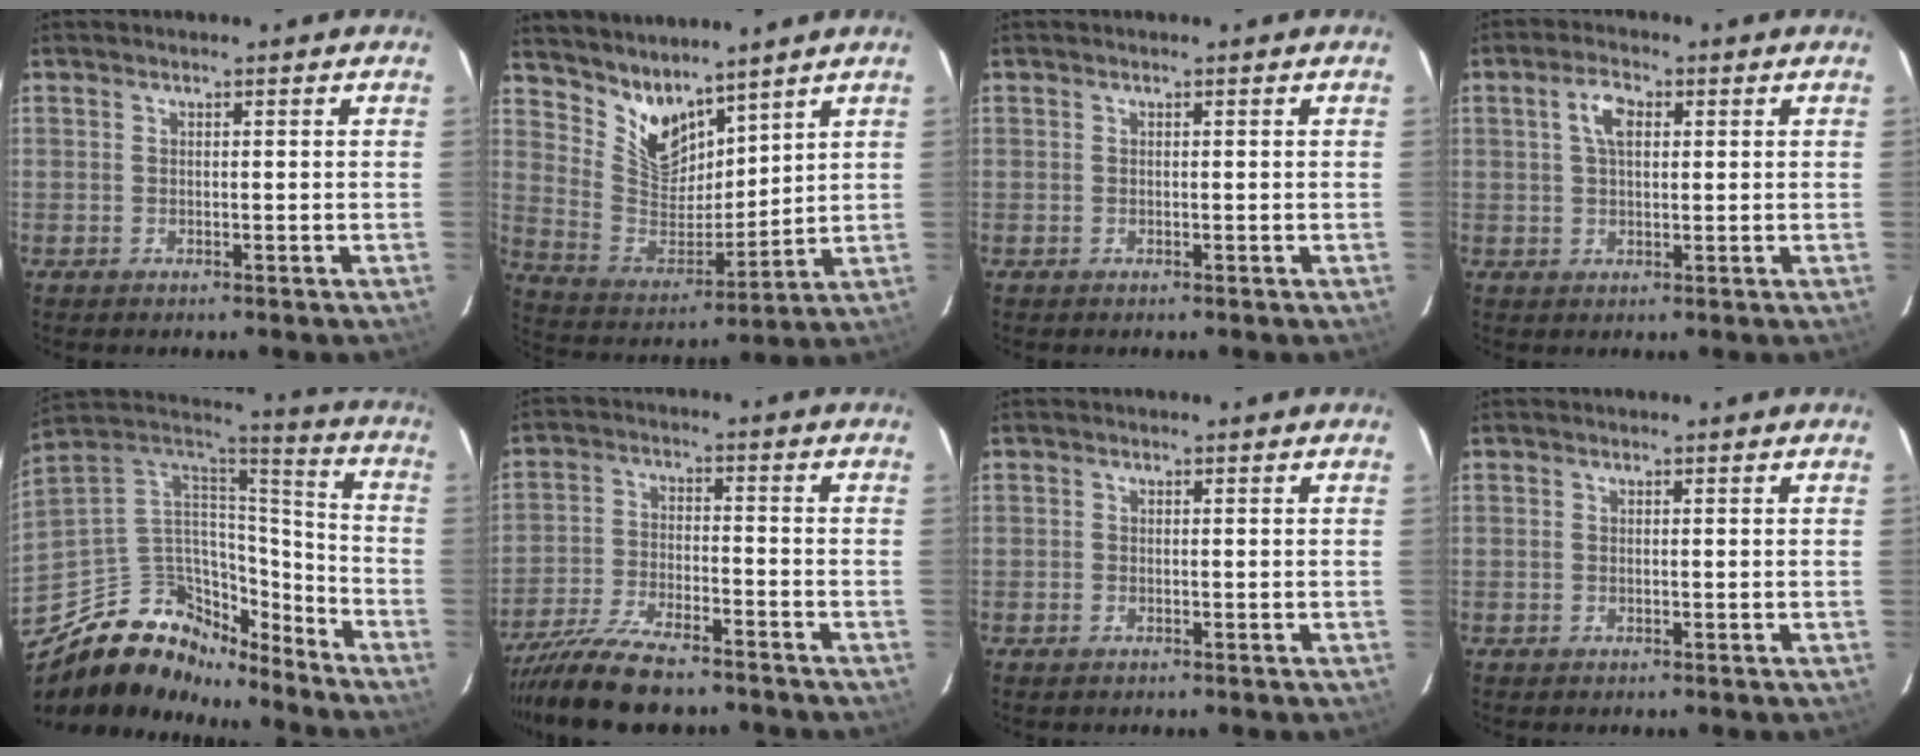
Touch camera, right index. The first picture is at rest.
{"total": 10.8, "force": [8.9, 4.8, 4.0], "torque": [-0.081, -0.008, 0.184]}
{"total": 0.0}
{"total": 4.3, "force": [1.3, 2.3, 3.4], "torque": [-0.065, 0.012, 0.025]}
{"total": 20.6, "force": [-14.7, 12.2, 7.6], "torque": [-0.176, 0.044, -0.235]}
{"total": 14.4, "force": [-12.3, 3.3, 6.6], "torque": [-0.153, -0.028, -0.216]}
{"total": 0.7, "force": [-0.5, 0.5, 0.1], "torque": [-0.004, -0.001, -0.010]}
{"total": 0.0}